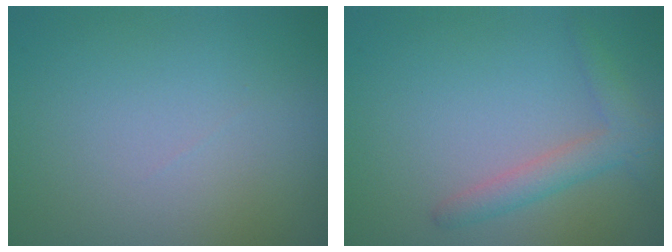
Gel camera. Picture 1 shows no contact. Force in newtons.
{"total": 2.6, "press": 2.5, "slide": 0.1}